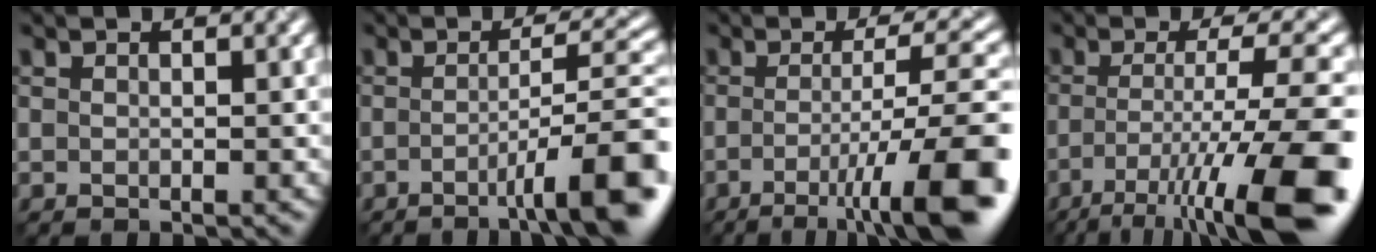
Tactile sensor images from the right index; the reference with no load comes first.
{"total": 8.9, "force": [-3.7, 1.5, 8.0], "torque": [-0.098, 0.015, -0.051]}
{"total": 10.8, "force": [-4.2, 2.1, 9.7], "torque": [-0.124, 0.006, -0.058]}
{"total": 12.6, "force": [-6.7, 2.5, 10.4], "torque": [-0.164, -0.001, -0.102]}